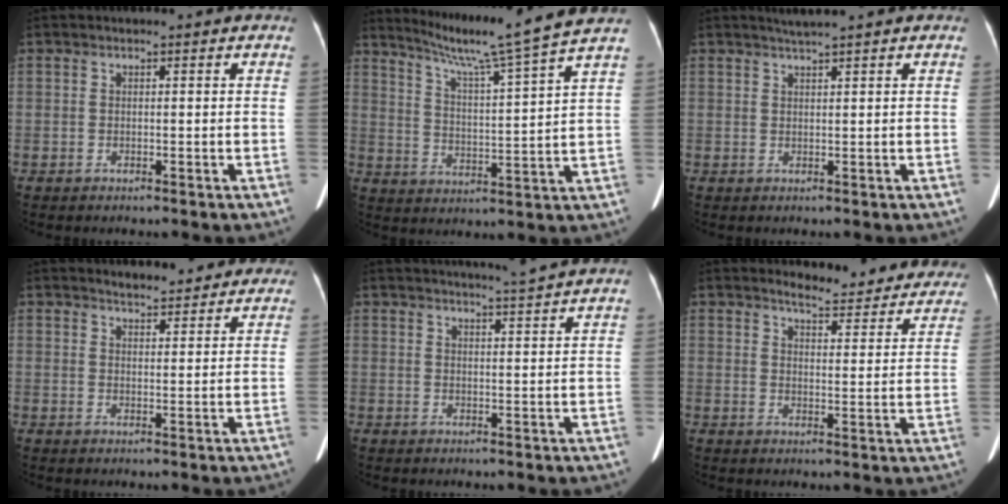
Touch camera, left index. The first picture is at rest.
{"total": 15.2, "force": [12.9, -3.2, 7.4], "torque": [-0.128, -0.032, 0.184]}
{"total": 2.3, "force": [2.0, -0.6, 1.1], "torque": [-0.014, 0.011, 0.036]}
{"total": 5.8, "force": [5.4, 1.5, 1.7], "torque": [-0.022, 0.014, 0.067]}
{"total": 6.1, "force": [5.6, -1.7, 1.9], "torque": [-0.030, -0.007, 0.072]}
{"total": 13.8, "force": [13.2, 2.7, 3.3], "torque": [-0.017, -0.032, 0.136]}